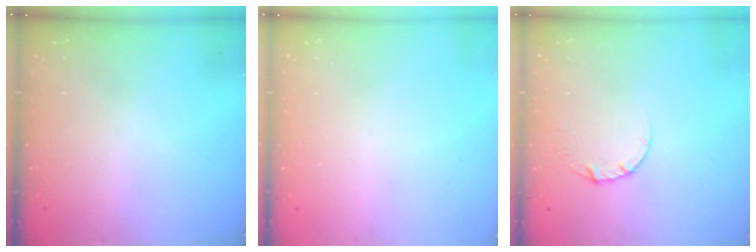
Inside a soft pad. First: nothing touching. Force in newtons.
{"total": 0.0}
{"total": 4.1, "press": 4.1, "slide": 0.4}